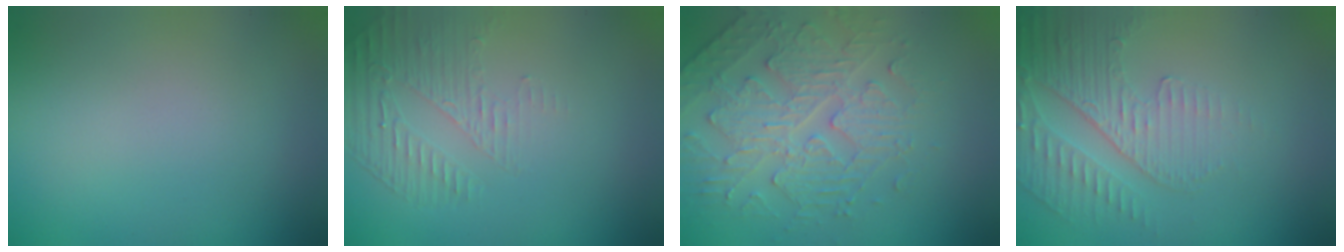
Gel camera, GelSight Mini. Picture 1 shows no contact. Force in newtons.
{"total": 1.8, "press": 1.1, "slide": 1.5}
{"total": 4.4, "press": 3.9, "slide": 2.1}
{"total": 4.9, "press": 3.3, "slide": 3.7}